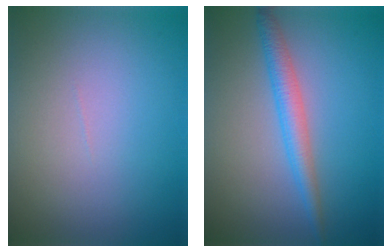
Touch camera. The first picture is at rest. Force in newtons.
{"total": 2.9, "press": 2.9, "slide": 0.1}